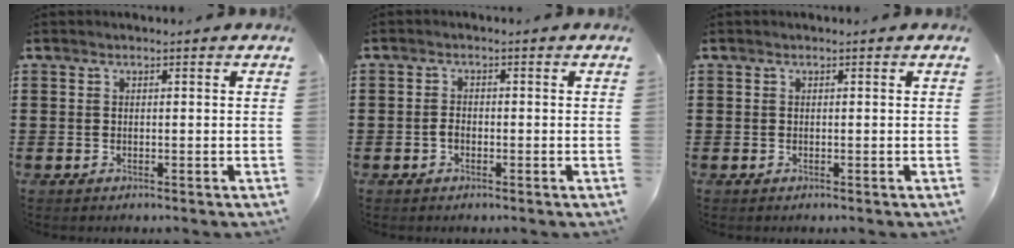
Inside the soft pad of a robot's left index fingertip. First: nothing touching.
{"total": 1.5, "force": [-0.5, 0.8, 1.2], "torque": [-0.031, -0.001, -0.012]}
{"total": 0.0}